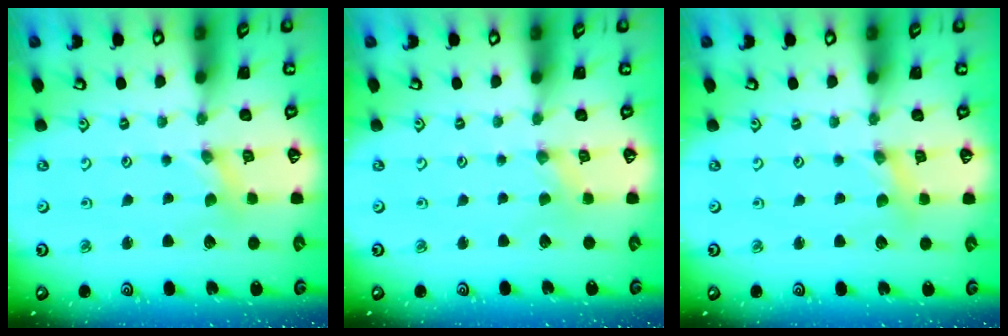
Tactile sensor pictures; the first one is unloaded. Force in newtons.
{"total": 0.5, "press": 0.5, "slide": 0.2}
{"total": 1.4, "press": 1.4, "slide": 0.2}